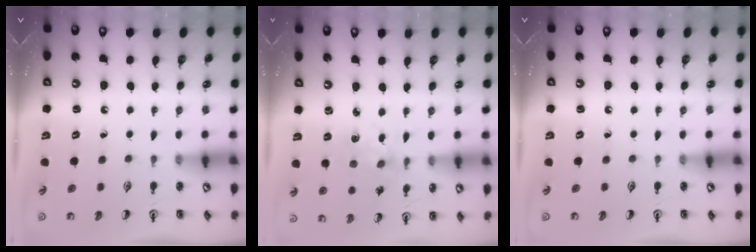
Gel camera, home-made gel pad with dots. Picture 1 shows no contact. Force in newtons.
{"total": 2.4, "press": 2.3, "slide": 0.4}
{"total": 0.0}